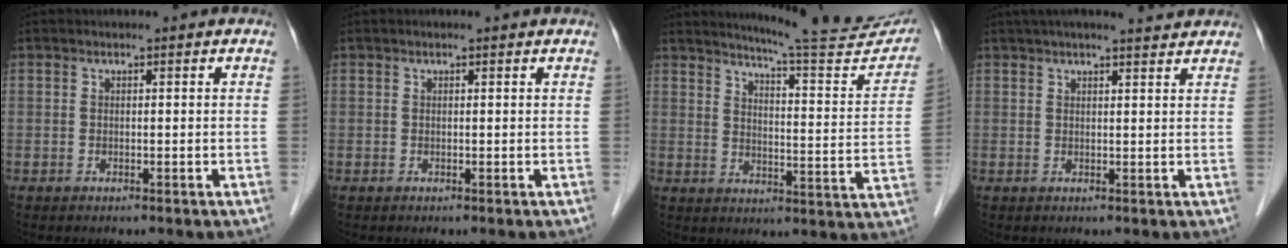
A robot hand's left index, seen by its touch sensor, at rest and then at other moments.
{"total": 0.7, "force": [0.6, 0.2, 0.4], "torque": [-0.011, 0.009, 0.008]}
{"total": 18.8, "force": [17.4, 0.4, 6.9], "torque": [-0.097, -0.076, 0.214]}
{"total": 8.0, "force": [7.1, 0.6, 3.6], "torque": [-0.054, 0.025, 0.088]}